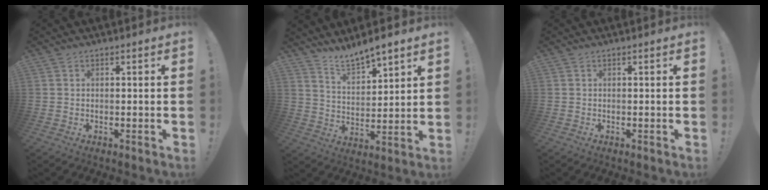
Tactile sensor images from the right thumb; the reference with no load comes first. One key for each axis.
{"total": 8.4, "fx": 7.7, "fy": 2.1, "fz": 2.5, "tx": -0.054, "ty": -0.055, "tz": 0.144}
{"total": 0.0}